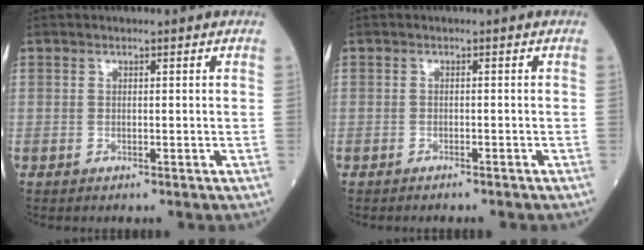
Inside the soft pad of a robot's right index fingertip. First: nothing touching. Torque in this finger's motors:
{"motor_torque": [-0.12, -0.08, 0.08, 0.00]}